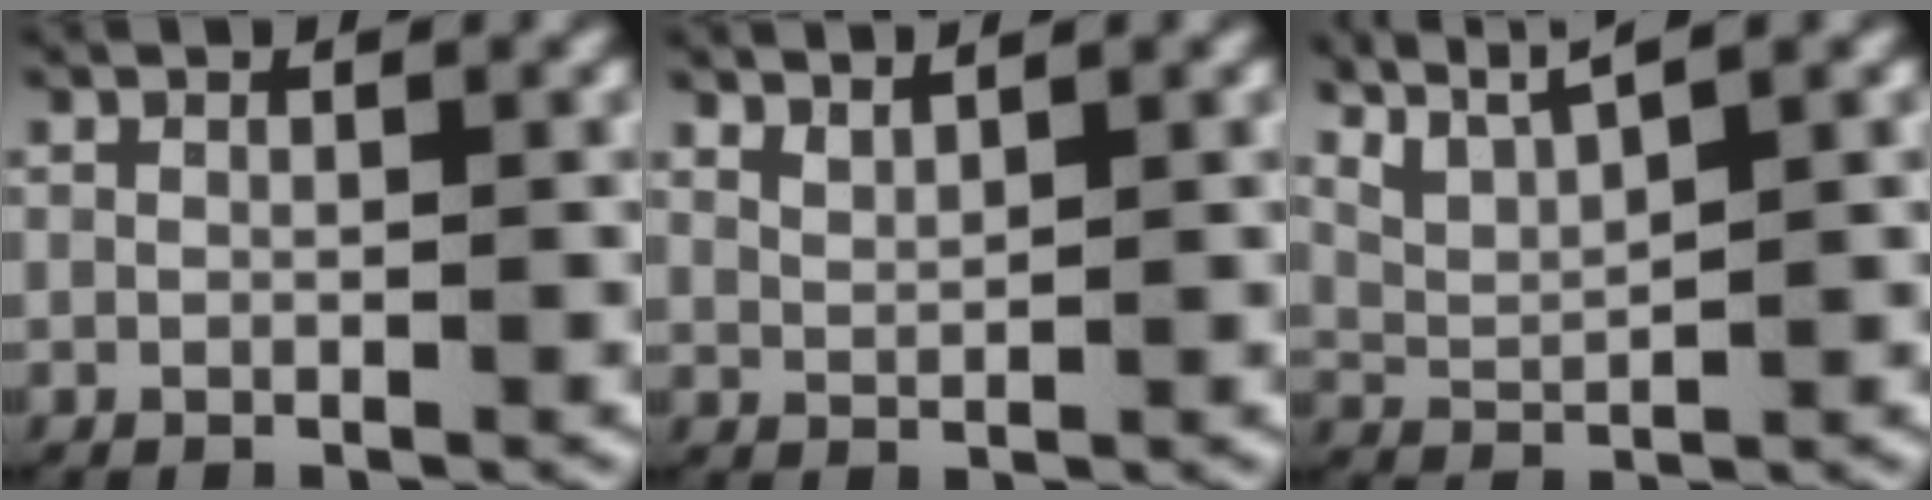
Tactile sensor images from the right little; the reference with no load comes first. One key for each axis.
{"total": 2.0, "fx": 1.8, "fy": 0.4, "fz": 0.6, "tx": -0.017, "ty": -0.003, "tz": 0.039}
{"total": 5.3, "fx": 4.2, "fy": 2.1, "fz": 2.4, "tx": -0.051, "ty": 0.010, "tz": 0.069}